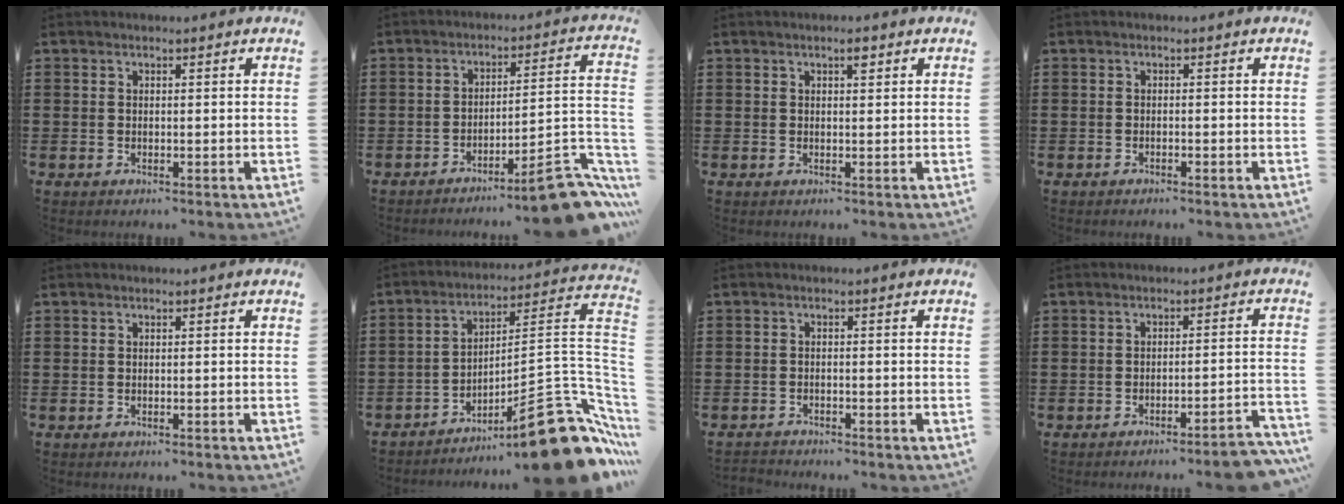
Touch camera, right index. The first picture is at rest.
{"total": 10.6, "force": [-8.5, 1.4, 6.1], "torque": [-0.081, 0.029, -0.158]}
{"total": 1.8, "force": [0.9, 0.6, 1.4], "torque": [-0.021, 0.000, 0.013]}
{"total": 0.6, "force": [-0.6, 0.0, 0.2], "torque": [-0.005, -0.002, -0.012]}
{"total": 0.0}
{"total": 17.8, "force": [-11.0, 3.9, 13.4], "torque": [-0.161, 0.034, -0.178]}
{"total": 1.3, "force": [-1.3, 0.2, -0.1], "torque": [-0.003, 0.003, -0.029]}
{"total": 3.5, "force": [-3.3, -0.1, 1.3], "torque": [-0.024, -0.006, -0.067]}